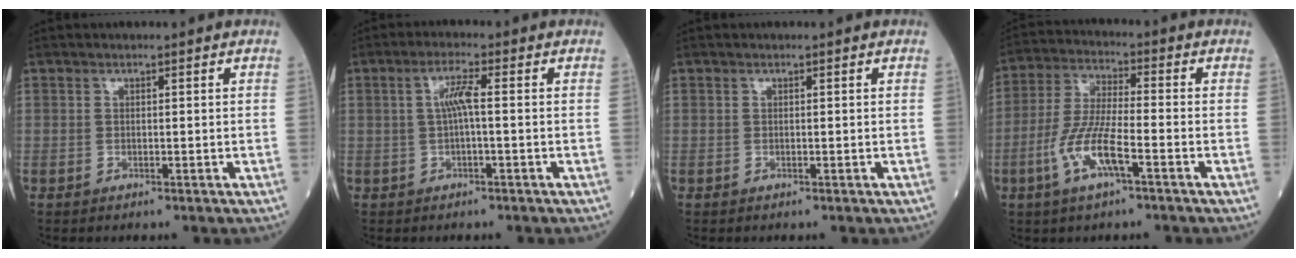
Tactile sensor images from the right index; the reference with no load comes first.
{"total": 3.3, "force": [0.2, 0.3, 3.3], "torque": [-0.067, 0.007, 0.004]}
{"total": 0.0}
{"total": 9.0, "force": [-3.7, 1.5, 8.0], "torque": [-0.171, -0.003, -0.073]}